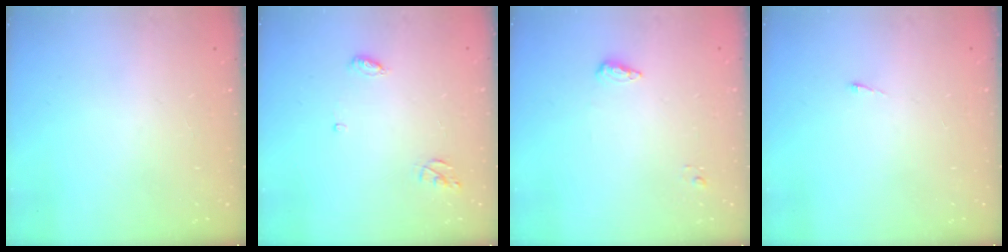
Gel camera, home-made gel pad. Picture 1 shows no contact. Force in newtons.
{"total": 5.1, "press": 5.1, "slide": 0.4}
{"total": 5.6, "press": 5.4, "slide": 1.2}
{"total": 2.7, "press": 2.7, "slide": 0.4}